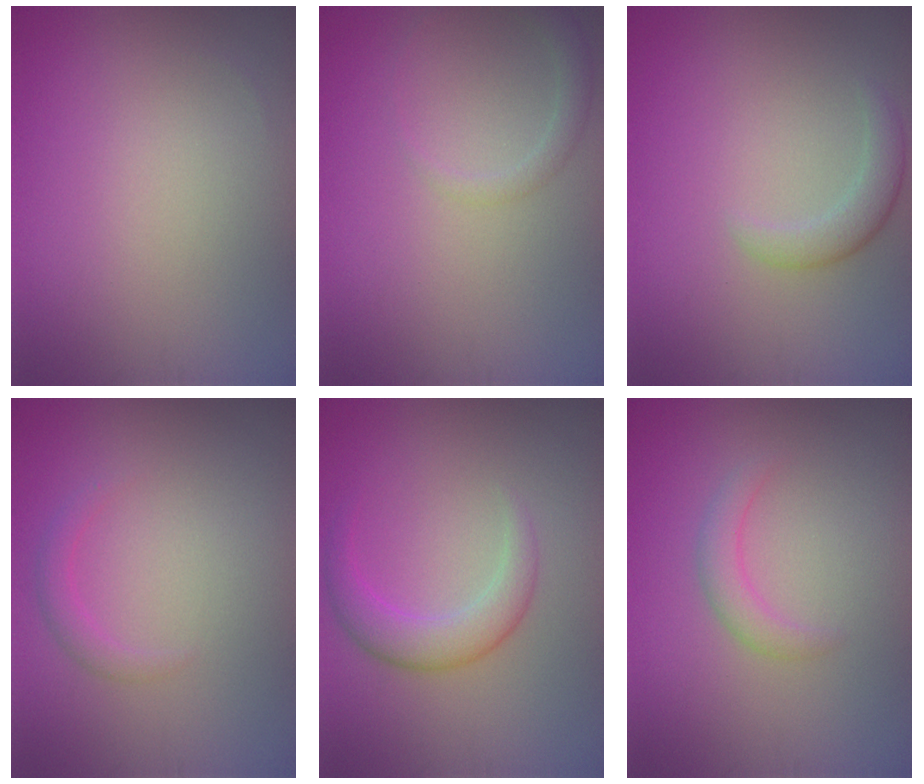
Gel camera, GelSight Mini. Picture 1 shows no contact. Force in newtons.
{"total": 1.5, "press": 1.5, "slide": 0.1}
{"total": 2.1, "press": 2.1, "slide": 0.1}
{"total": 1.3, "press": 1.3, "slide": 0.2}
{"total": 3.2, "press": 3.2, "slide": 0.1}
{"total": 1.7, "press": 1.7, "slide": 0.3}